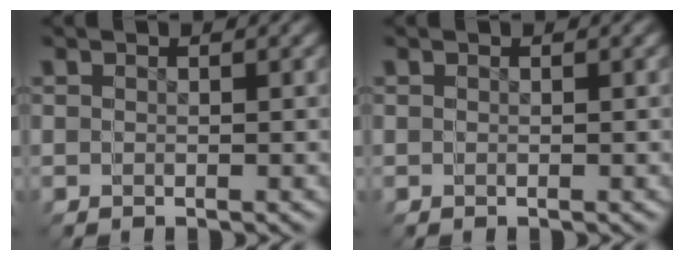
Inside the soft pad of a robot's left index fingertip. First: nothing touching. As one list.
[{"total": 0.0}]